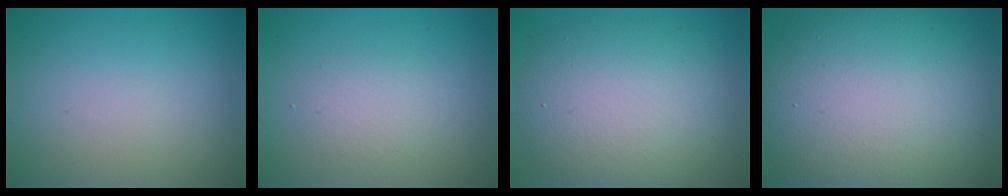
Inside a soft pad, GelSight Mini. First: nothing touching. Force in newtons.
{"total": 1.8, "press": 1.8, "slide": 0.1}
{"total": 8.2, "press": 8.2, "slide": 0.8}
{"total": 15.2, "press": 15.2, "slide": 1.1}